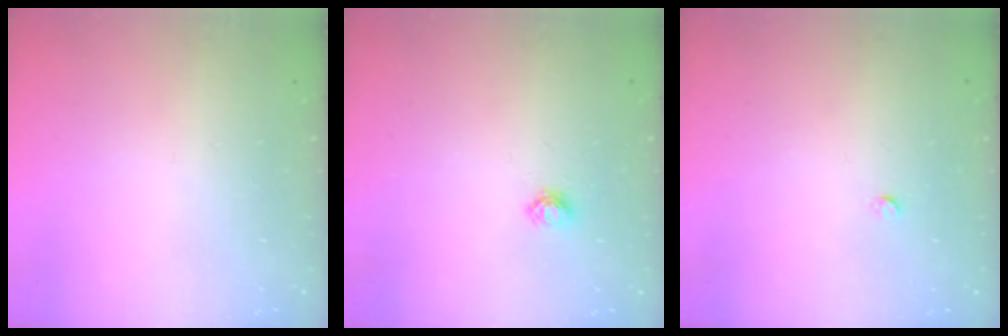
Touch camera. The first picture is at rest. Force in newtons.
{"total": 4.0, "press": 4.0, "slide": 0.5}
{"total": 2.4, "press": 2.4, "slide": 0.3}